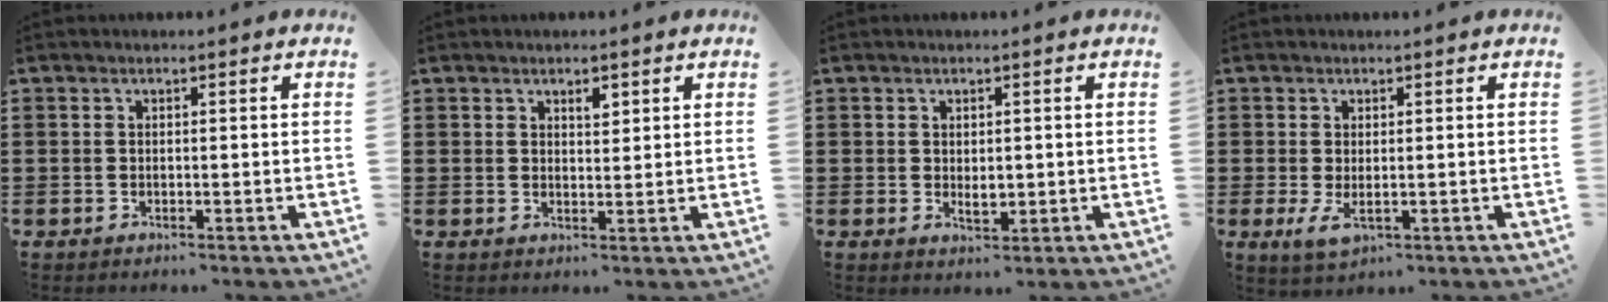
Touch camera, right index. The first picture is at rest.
{"total": 1.9, "force": [1.3, 0.9, 1.0], "torque": [-0.005, -0.002, 0.020]}
{"total": 2.0, "force": [0.0, 1.0, 1.8], "torque": [-0.026, -0.001, -0.001]}
{"total": 2.8, "force": [-0.3, 1.2, 2.5], "torque": [-0.060, -0.006, -0.009]}